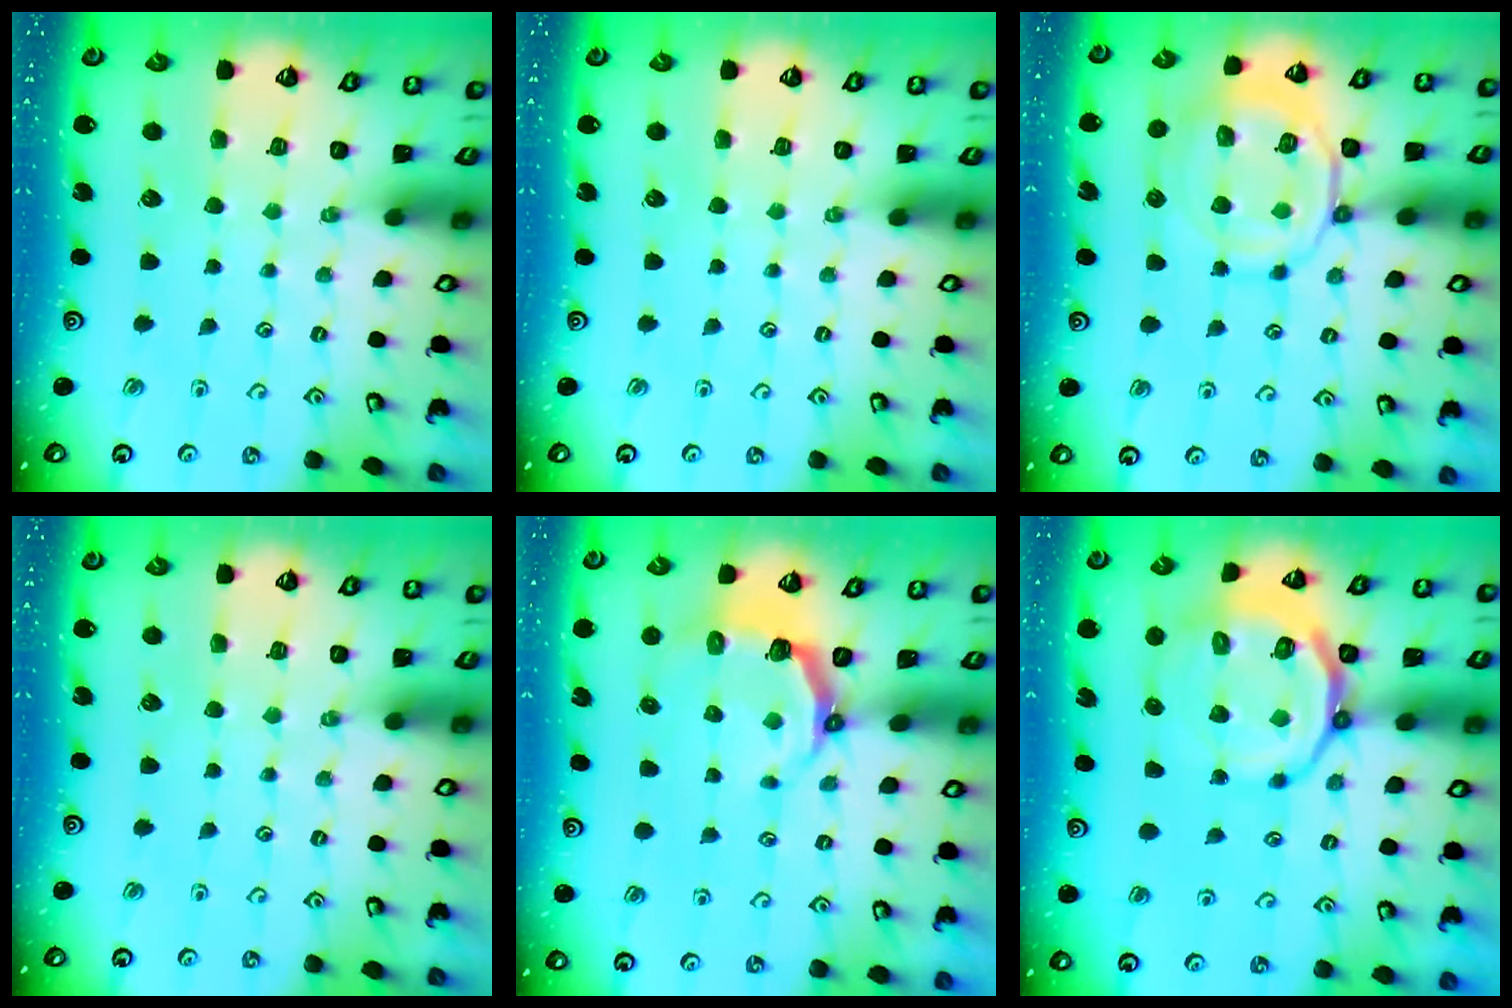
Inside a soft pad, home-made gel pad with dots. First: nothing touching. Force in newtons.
{"total": 0.0}
{"total": 12.4, "press": 12.3, "slide": 1.5}
{"total": 0.0}
{"total": 4.9, "press": 3.5, "slide": 3.4}
{"total": 14.3, "press": 13.9, "slide": 3.0}